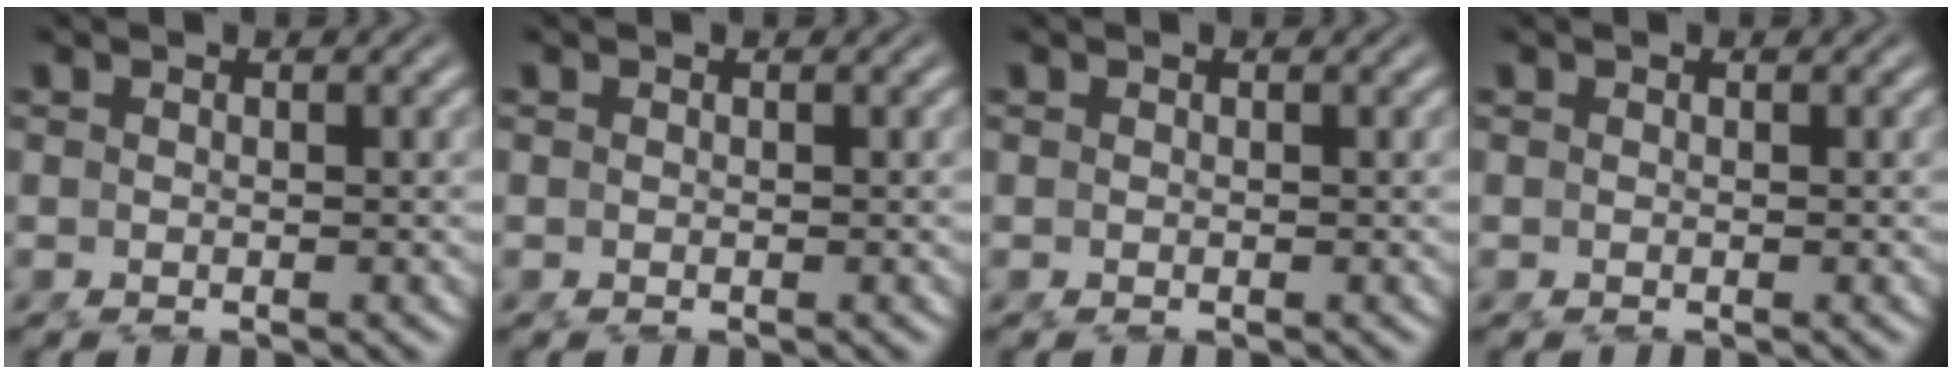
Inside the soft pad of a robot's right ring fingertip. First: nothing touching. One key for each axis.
{"total": 0.0}
{"total": 0.0}
{"total": 0.0}